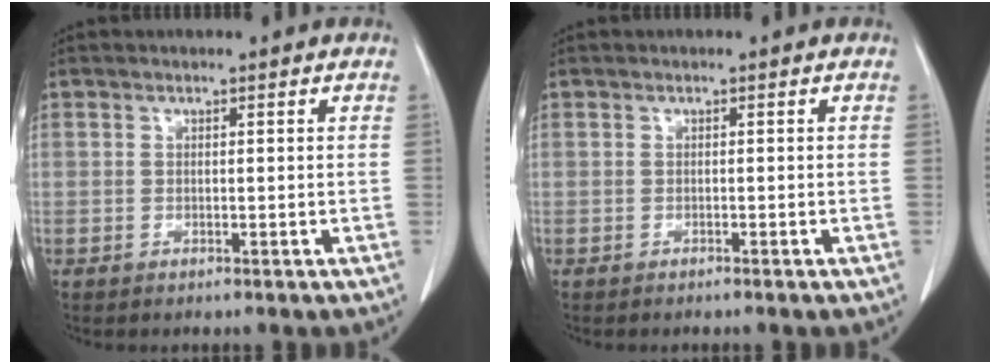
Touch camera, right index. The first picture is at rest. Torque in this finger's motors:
{"motor_torque": [0.07, -0.01, 0.05, 0.02]}